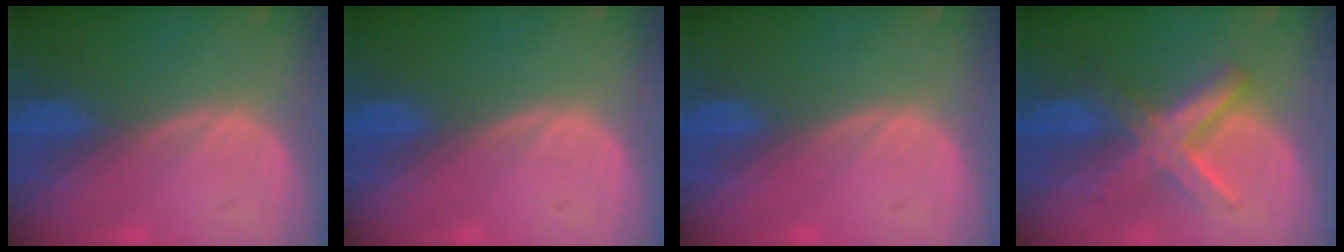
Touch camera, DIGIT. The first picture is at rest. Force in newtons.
{"total": 0.0}
{"total": 0.0}
{"total": 7.3, "press": 7.3, "slide": 0.5}